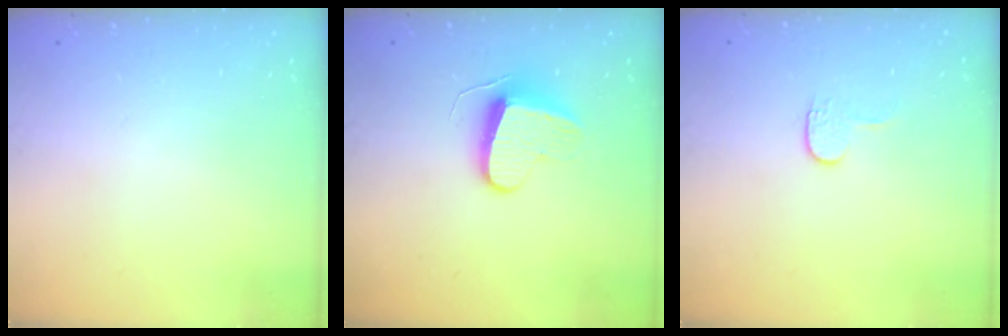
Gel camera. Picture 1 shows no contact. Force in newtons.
{"total": 9.5, "press": 9.5, "slide": 0.4}
{"total": 3.4, "press": 3.4, "slide": 0.4}